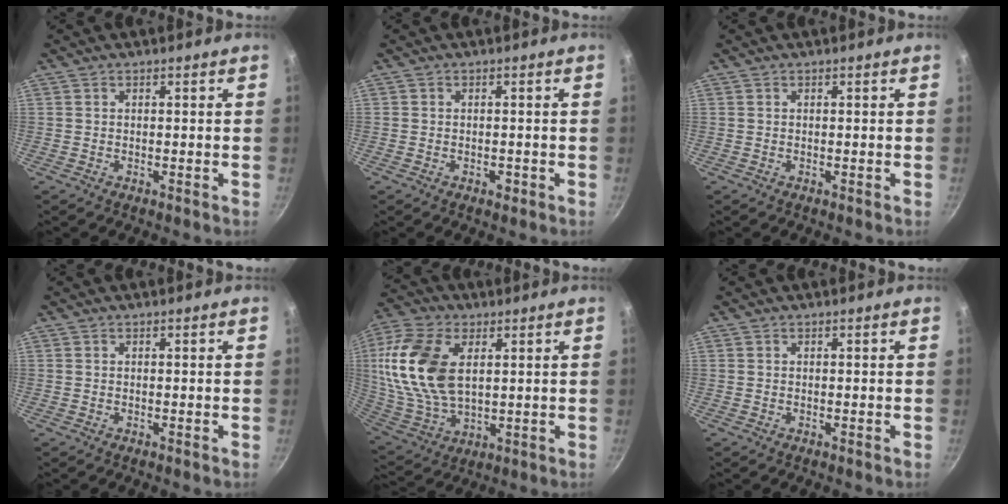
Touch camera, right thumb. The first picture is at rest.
{"total": 1.4, "force": [-0.6, 0.9, 0.8], "torque": [-0.011, 0.003, -0.008]}
{"total": 0.0}
{"total": 0.0}
{"total": 19.8, "force": [4.5, 11.8, 15.2], "torque": [-0.303, -0.015, 0.091]}
{"total": 0.0}